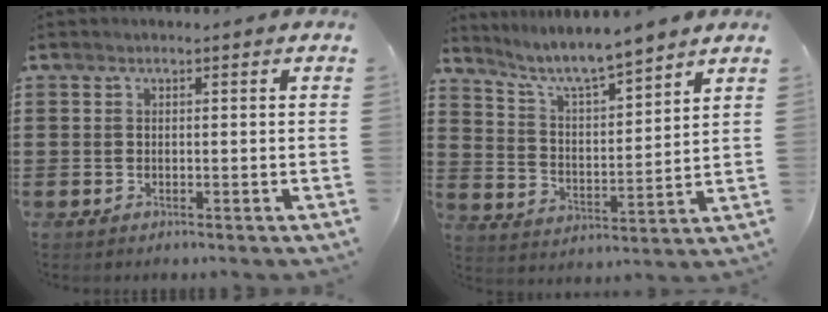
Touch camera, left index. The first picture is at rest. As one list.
[{"total": 6.7, "force": [5.9, 0.4, 3.0], "torque": [-0.082, -0.038, 0.100]}]